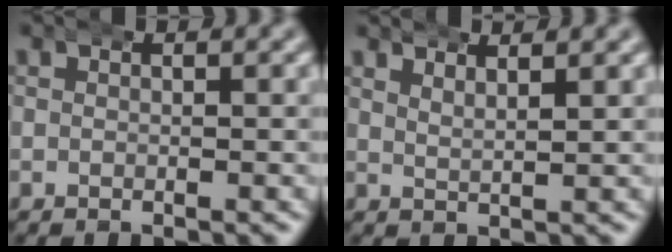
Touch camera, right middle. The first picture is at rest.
{"total": 2.0, "force": [1.9, -0.7, -0.1], "torque": [-0.005, -0.008, 0.043]}